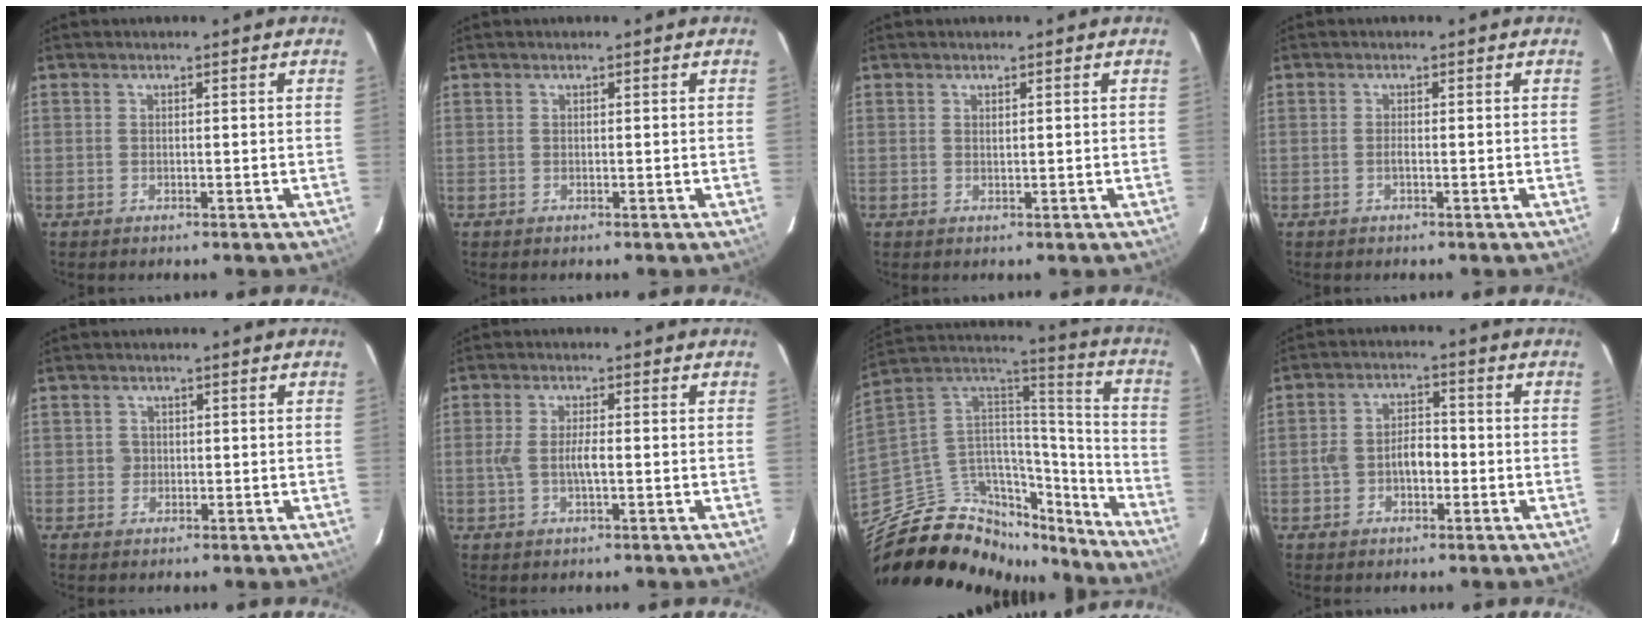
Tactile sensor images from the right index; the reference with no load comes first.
{"total": 0.0}
{"total": 0.6, "force": [0.3, 0.1, 0.5], "torque": [-0.009, 0.003, 0.007]}
{"total": 0.6, "force": [-0.3, 0.1, 0.5], "torque": [-0.009, 0.000, -0.006]}
{"total": 1.7, "force": [-0.1, 1.7, 0.0], "torque": [0.006, 0.003, -0.001]}
{"total": 4.0, "force": [-0.6, 1.1, 3.8], "torque": [-0.075, 0.000, -0.010]}
{"total": 26.7, "force": [-20.9, 12.6, 10.7], "torque": [-0.206, 0.054, -0.324]}
{"total": 5.6, "force": [-1.5, 3.8, 3.8], "torque": [-0.071, 0.015, -0.022]}